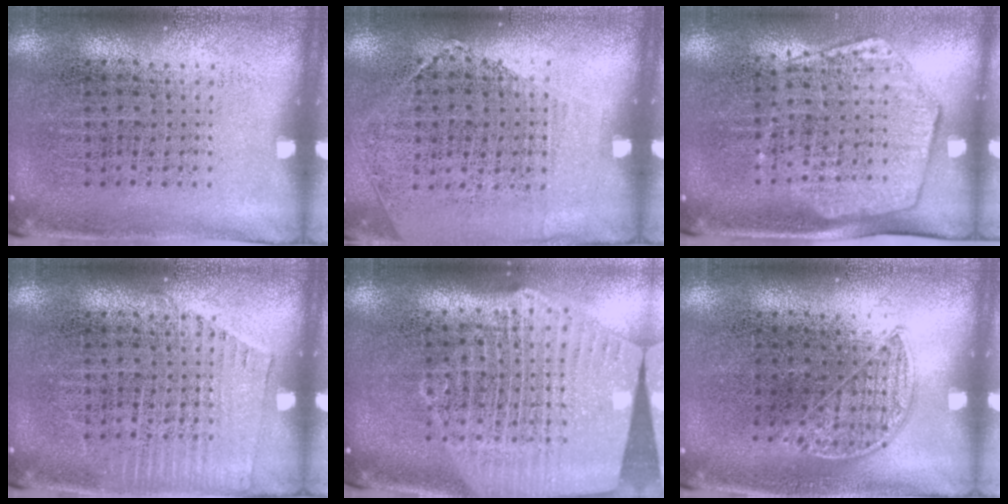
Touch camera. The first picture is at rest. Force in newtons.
{"total": 1.2, "press": 1.0, "slide": 0.7}
{"total": 1.8, "press": 1.6, "slide": 0.8}
{"total": 1.2, "press": 1.2, "slide": 0.1}
{"total": 2.7, "press": 2.3, "slide": 1.4}
{"total": 0.8, "press": 0.6, "slide": 0.4}